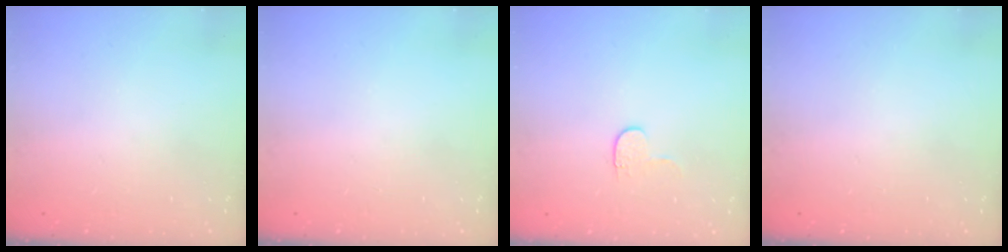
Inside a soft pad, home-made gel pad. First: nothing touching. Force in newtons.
{"total": 0.0}
{"total": 3.6, "press": 3.6, "slide": 0.4}
{"total": 0.0}